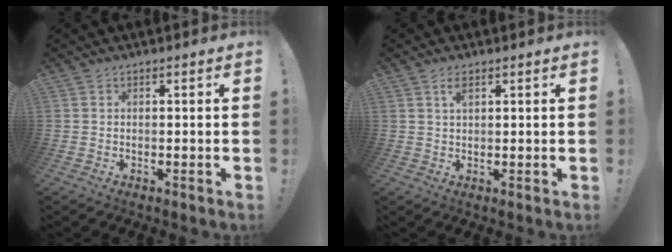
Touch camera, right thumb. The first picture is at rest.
{"total": 2.7, "force": [1.6, 0.8, 2.1], "torque": [-0.029, -0.005, 0.024]}